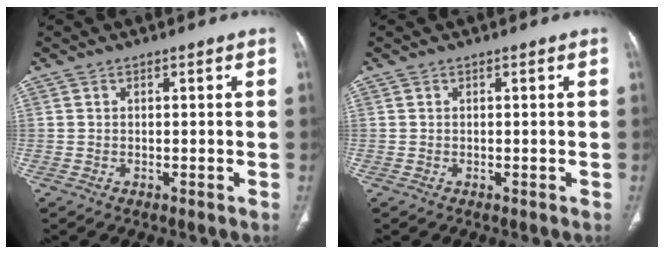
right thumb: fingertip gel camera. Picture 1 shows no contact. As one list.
[{"total": 0.0}]